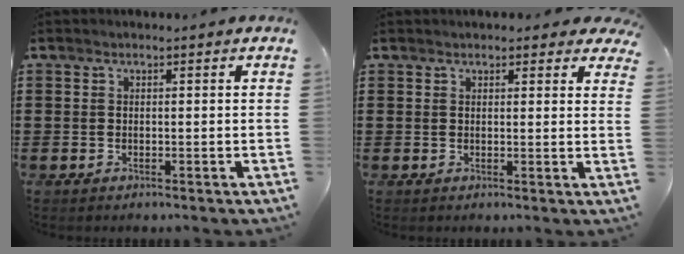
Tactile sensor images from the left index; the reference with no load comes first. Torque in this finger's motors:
{"motor_torque": [1.98, -0.16, 0.69, 0.10]}